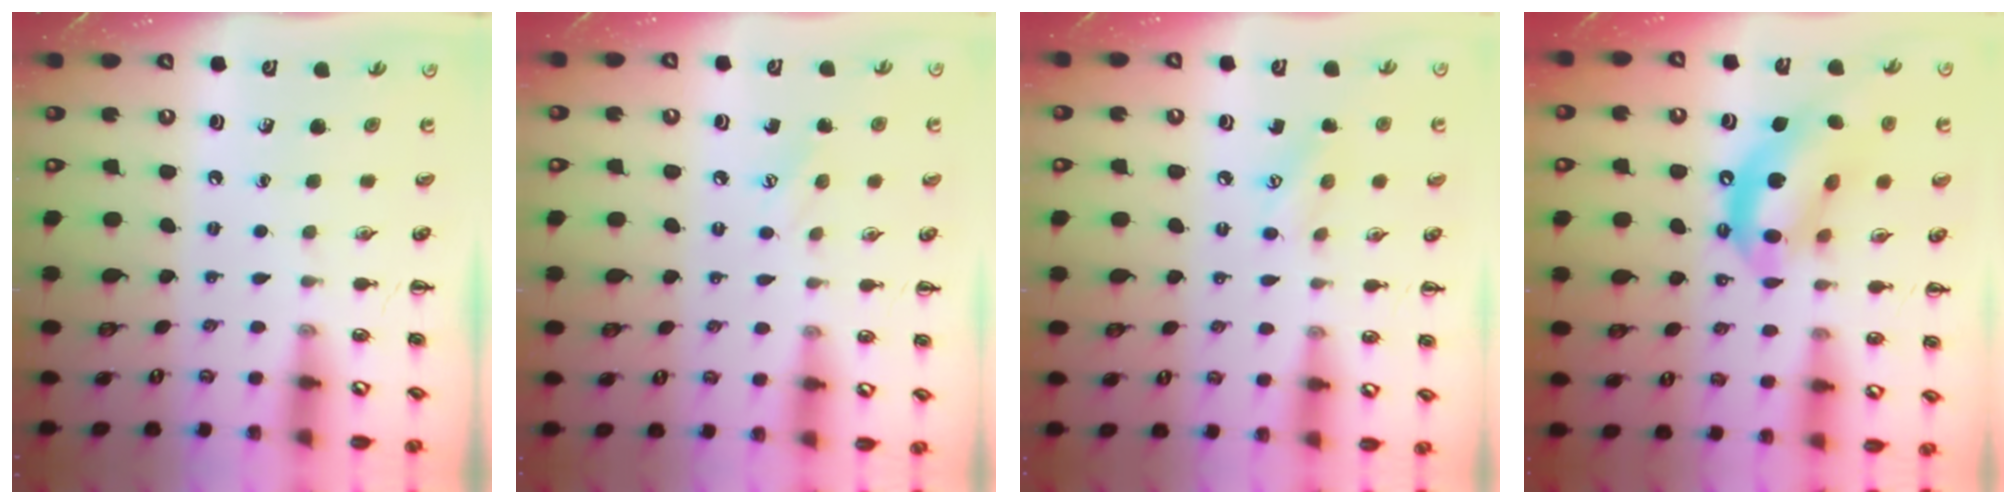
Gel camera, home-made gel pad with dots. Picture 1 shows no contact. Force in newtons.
{"total": 6.2, "press": 6.0, "slide": 1.5}
{"total": 6.2, "press": 6.1, "slide": 1.2}
{"total": 15.0, "press": 14.5, "slide": 4.1}